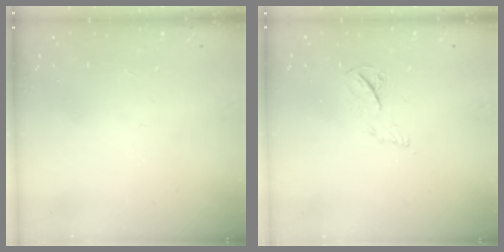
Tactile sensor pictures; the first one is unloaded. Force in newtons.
{"total": 5.4, "press": 5.3, "slide": 0.7}